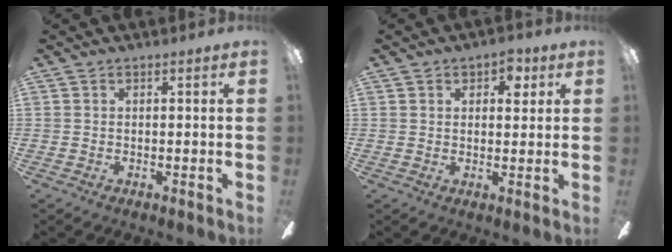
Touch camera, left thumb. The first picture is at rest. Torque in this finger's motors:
{"motor_torque": [-0.08, 0.17, 0.03, -0.04, -0.01]}